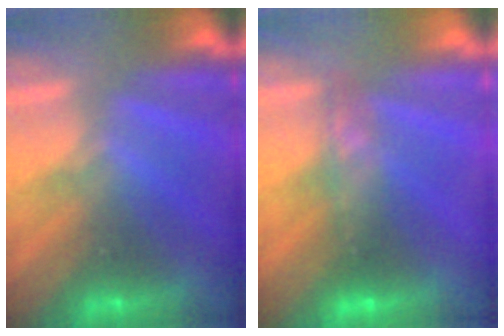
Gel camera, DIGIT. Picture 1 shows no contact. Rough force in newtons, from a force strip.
{"total": 4.4}